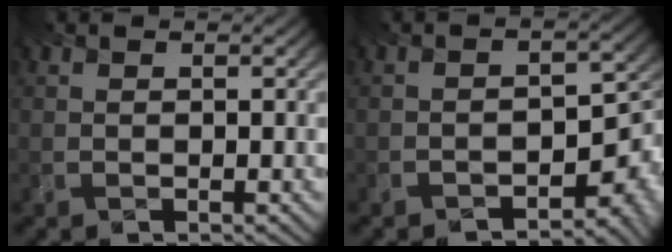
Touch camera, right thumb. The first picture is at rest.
{"total": 8.2, "force": [-3.9, 5.2, 5.1], "torque": [-0.047, -0.023, -0.046]}